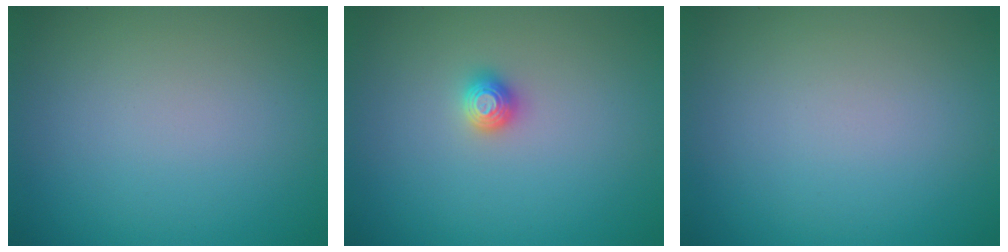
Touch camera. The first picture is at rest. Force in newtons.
{"total": 1.2, "press": 1.1, "slide": 0.3}
{"total": 0.0}